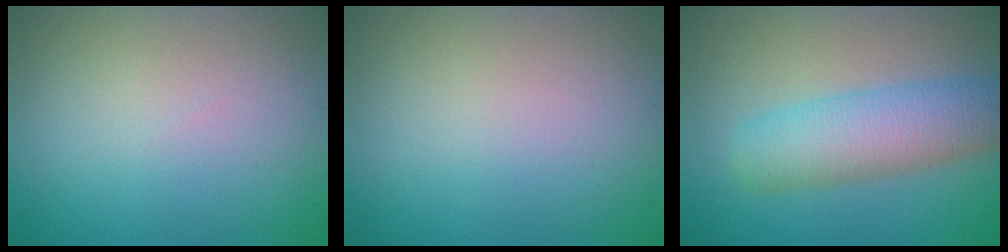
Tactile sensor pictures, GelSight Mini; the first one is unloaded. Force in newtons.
{"total": 0.0}
{"total": 5.4, "press": 5.4, "slide": 0.3}